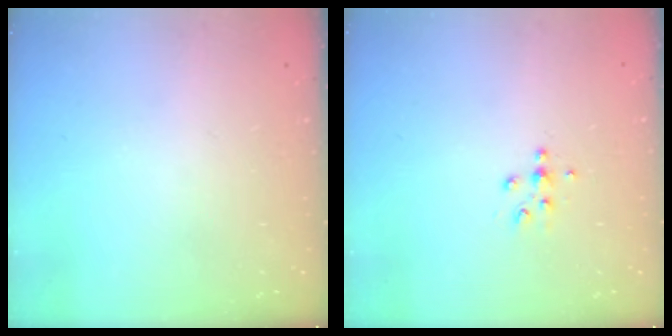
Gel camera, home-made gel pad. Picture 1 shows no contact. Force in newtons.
{"total": 4.9, "press": 4.8, "slide": 0.6}